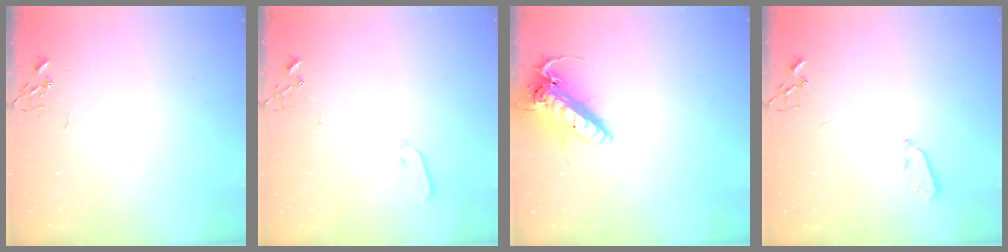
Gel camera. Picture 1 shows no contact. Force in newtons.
{"total": 3.1, "press": 3.0, "slide": 0.7}
{"total": 18.3, "press": 18.0, "slide": 3.3}
{"total": 3.1, "press": 3.0, "slide": 0.4}